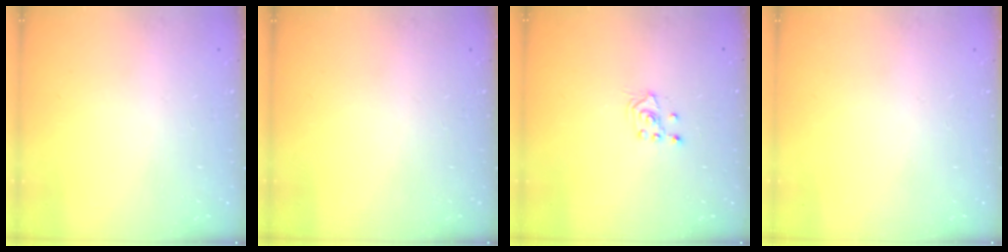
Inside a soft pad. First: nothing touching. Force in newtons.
{"total": 0.0}
{"total": 2.6, "press": 2.4, "slide": 0.8}
{"total": 0.0}